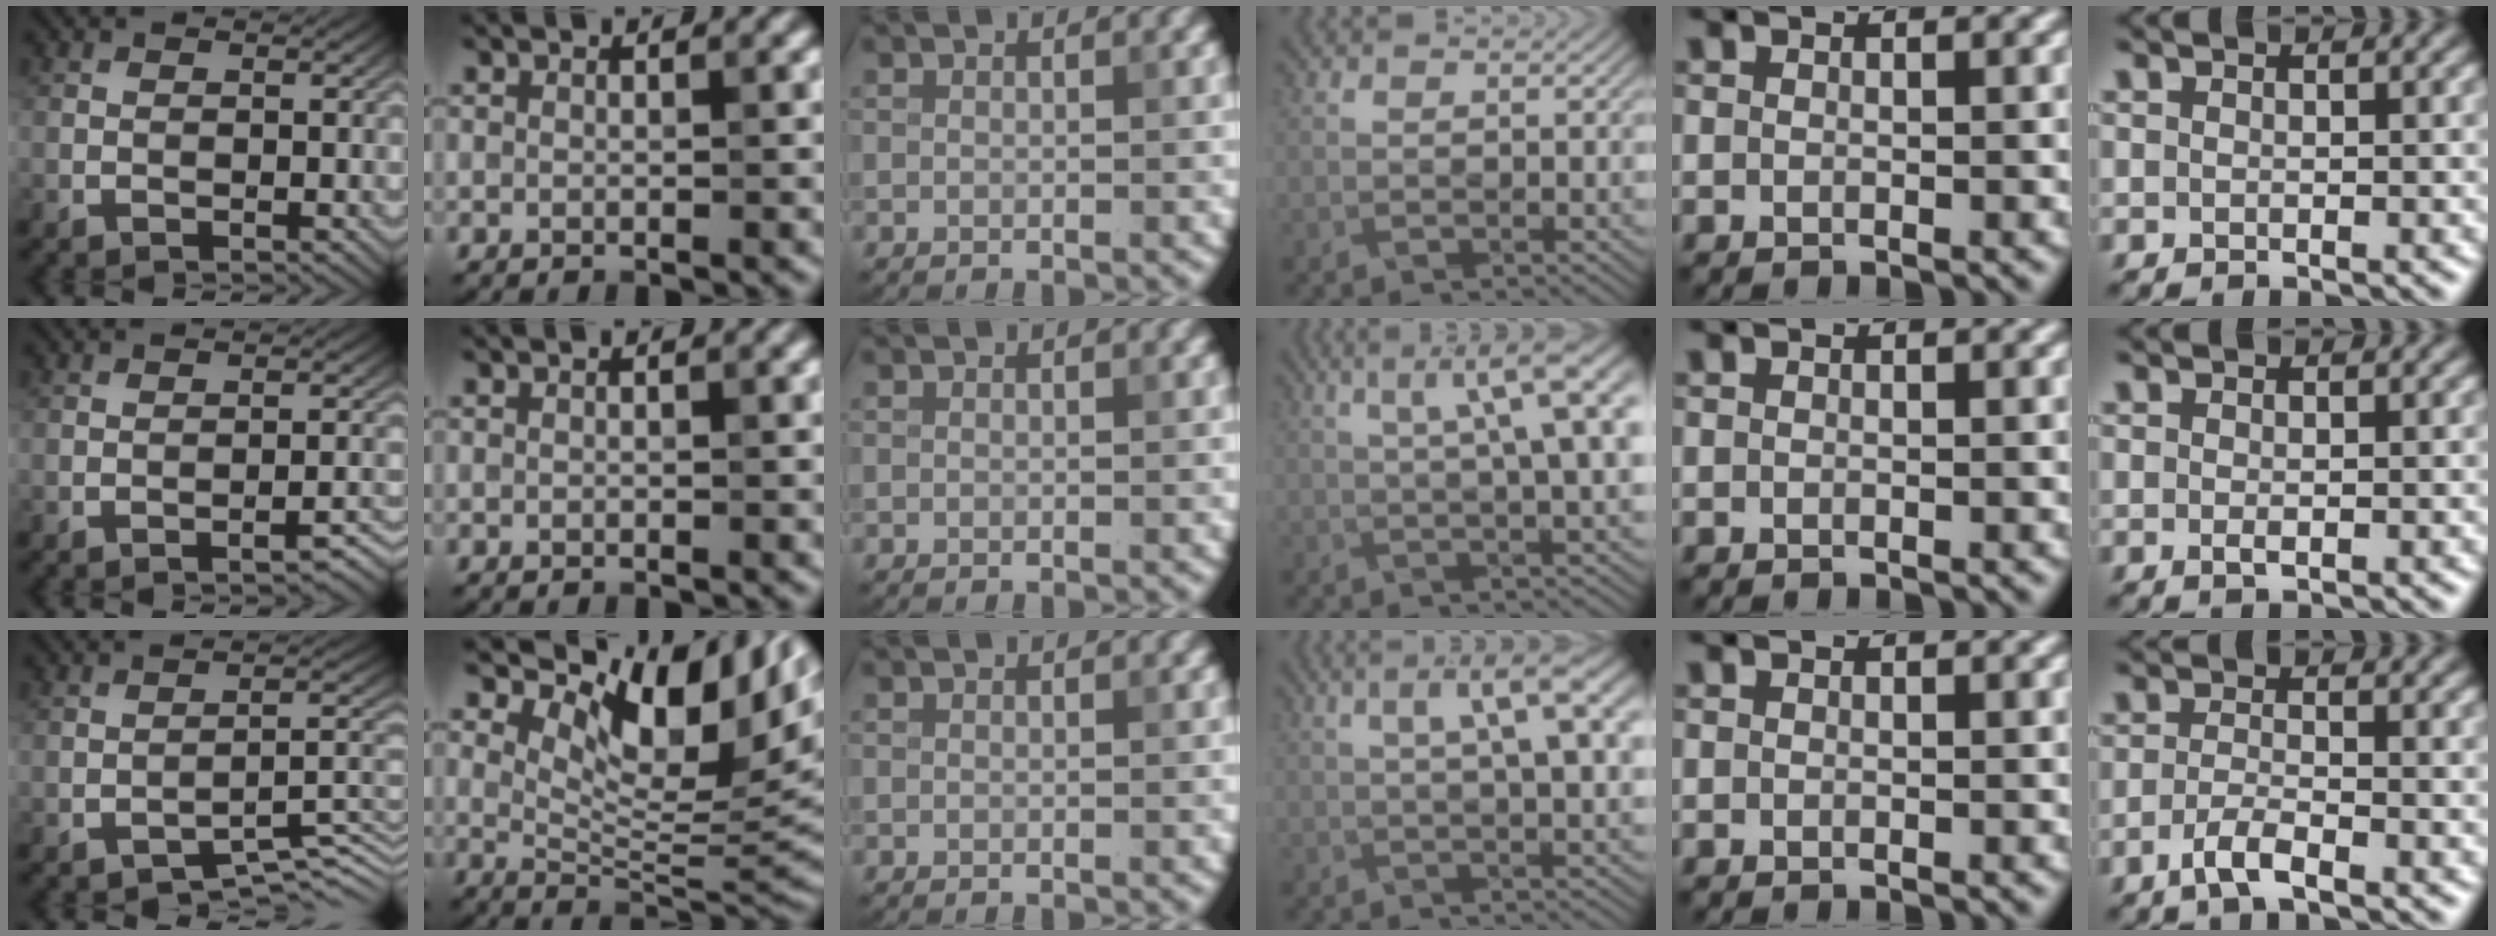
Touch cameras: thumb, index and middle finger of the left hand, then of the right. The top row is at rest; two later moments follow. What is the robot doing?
{"motion": "pour", "object": "sugar"}